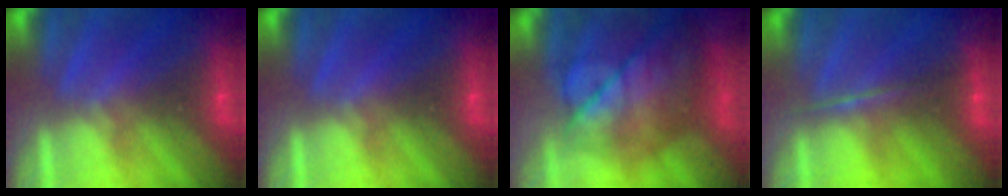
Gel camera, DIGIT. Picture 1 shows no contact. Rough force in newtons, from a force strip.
{"total": 0.0}
{"total": 7.6}
{"total": 1.6}